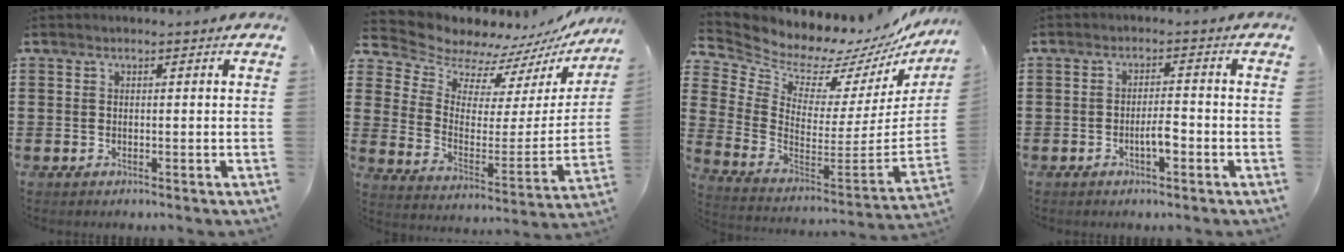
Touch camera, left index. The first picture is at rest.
{"total": 7.7, "force": [7.1, 3.0, 0.7], "torque": [-0.052, -0.065, 0.124]}
{"total": 6.1, "force": [5.6, 2.3, 0.6], "torque": [-0.048, -0.066, 0.091]}
{"total": 3.1, "force": [-1.2, 0.8, 2.8], "torque": [-0.050, 0.006, -0.022]}